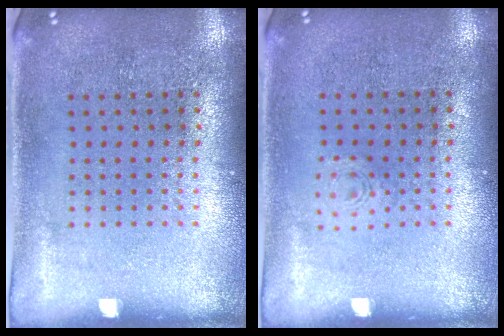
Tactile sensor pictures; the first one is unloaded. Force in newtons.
{"total": 0.7, "press": 0.7, "slide": 0.2}